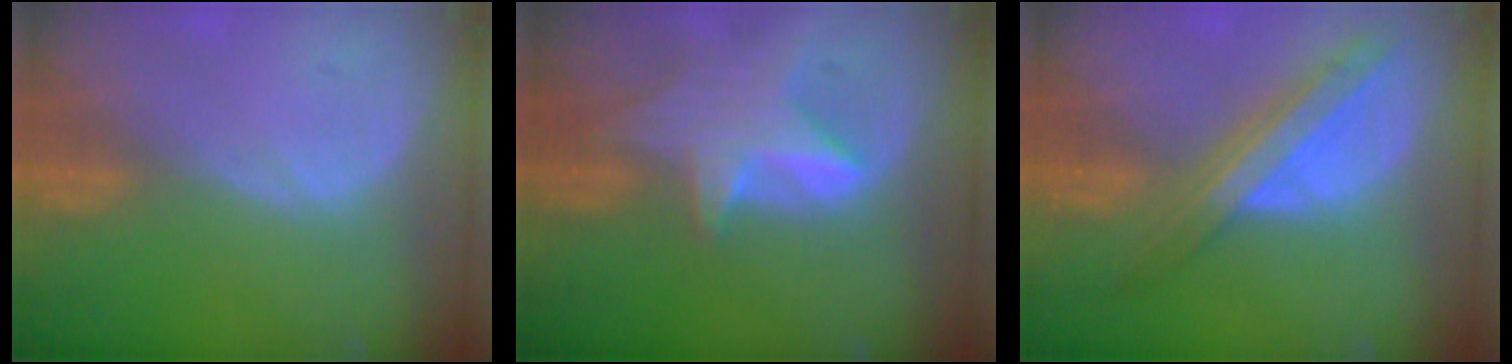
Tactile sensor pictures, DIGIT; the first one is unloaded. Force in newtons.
{"total": 7.1, "press": 6.8, "slide": 1.9}
{"total": 8.4, "press": 7.2, "slide": 4.4}